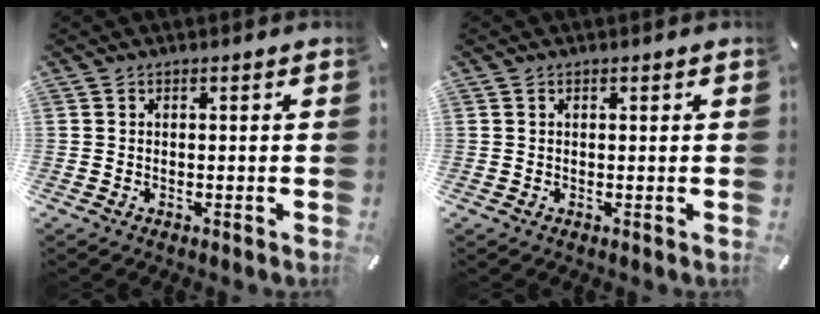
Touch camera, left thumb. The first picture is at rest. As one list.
[{"total": 0.6, "force": [0.3, 0.3, 0.4], "torque": [-0.008, 0.002, 0.005]}]